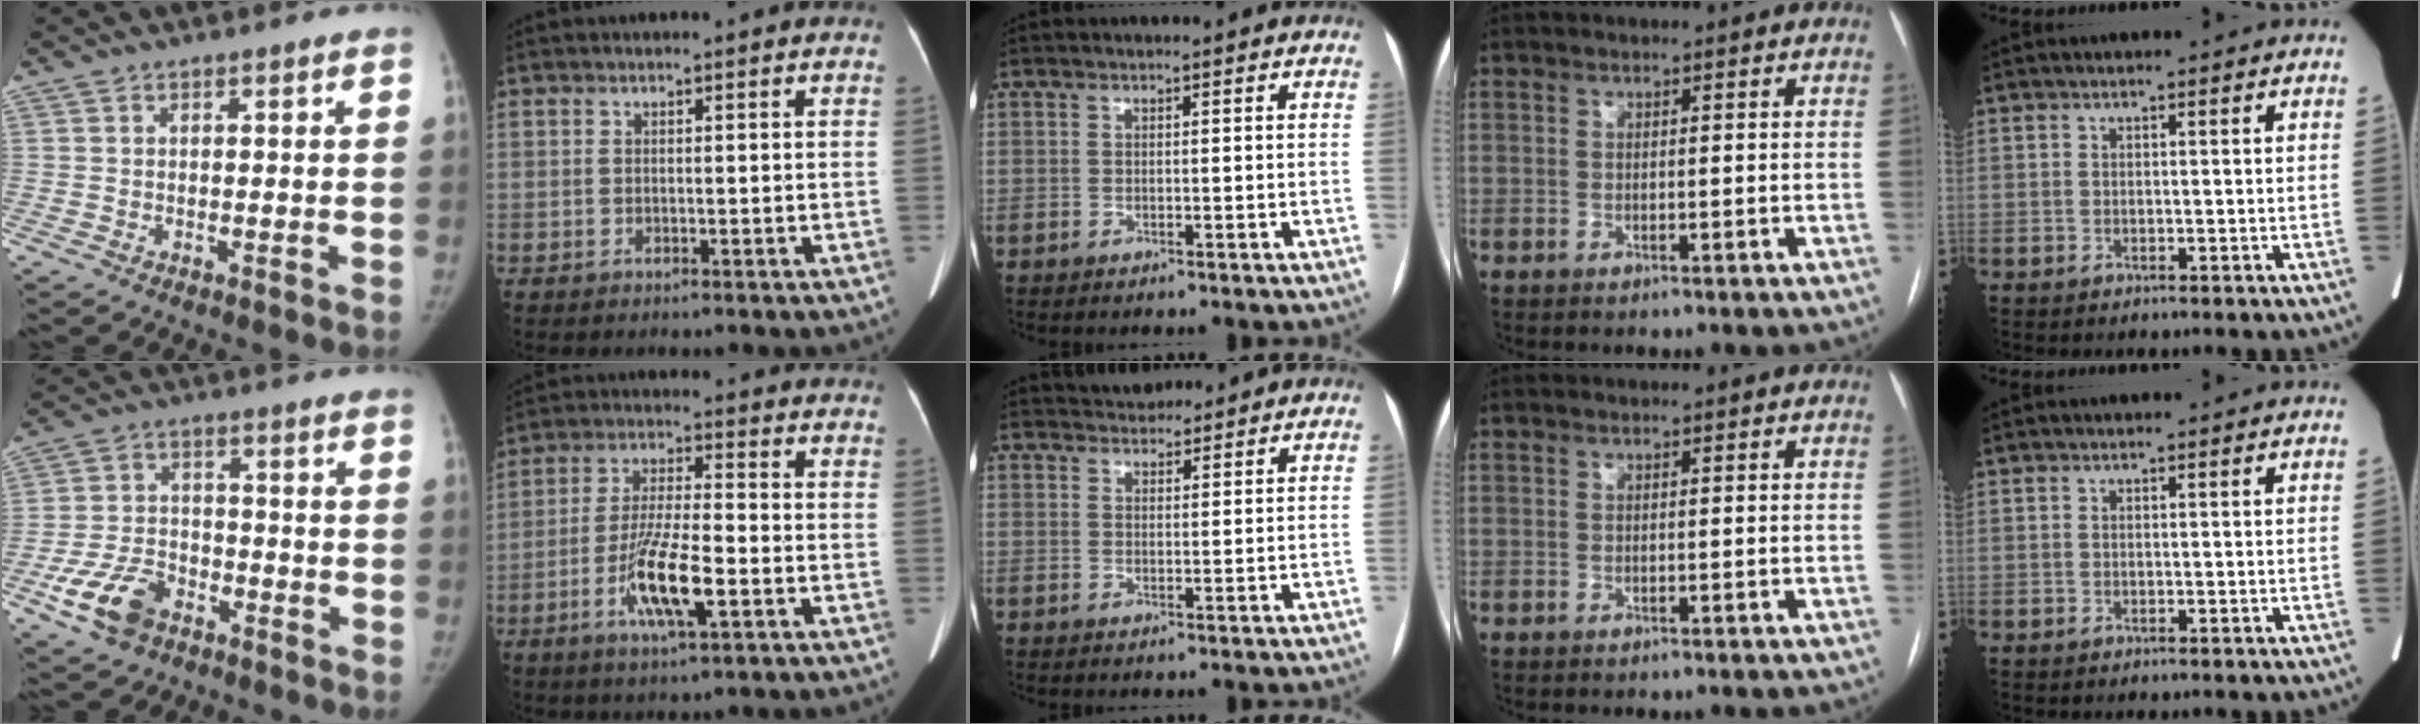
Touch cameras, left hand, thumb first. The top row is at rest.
{"thumb": {"total": 10.0, "force": [-5.4, 6.4, 5.5], "torque": [-0.099, 0.021, -0.098]}, "index": {"total": 10.2, "force": [-3.8, 1.6, 9.3], "torque": [-0.181, -0.008, -0.070]}, "middle": {"total": 3.7, "force": [3.5, 1.2, 0.2], "torque": [-0.002, 0.020, 0.054]}}